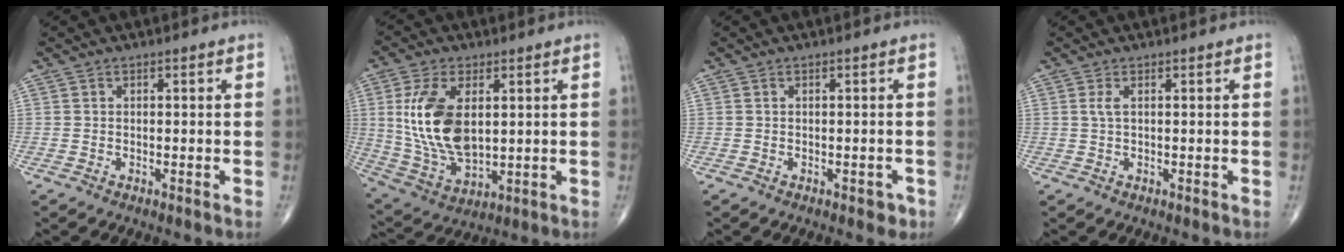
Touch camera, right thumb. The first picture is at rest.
{"total": 15.4, "force": [2.7, 8.4, 12.7], "torque": [-0.248, -0.016, 0.063]}
{"total": 1.5, "force": [-0.8, 0.9, 0.9], "torque": [-0.002, 0.002, -0.009]}
{"total": 1.3, "force": [0.3, 0.3, 1.2], "torque": [-0.037, 0.006, 0.010]}